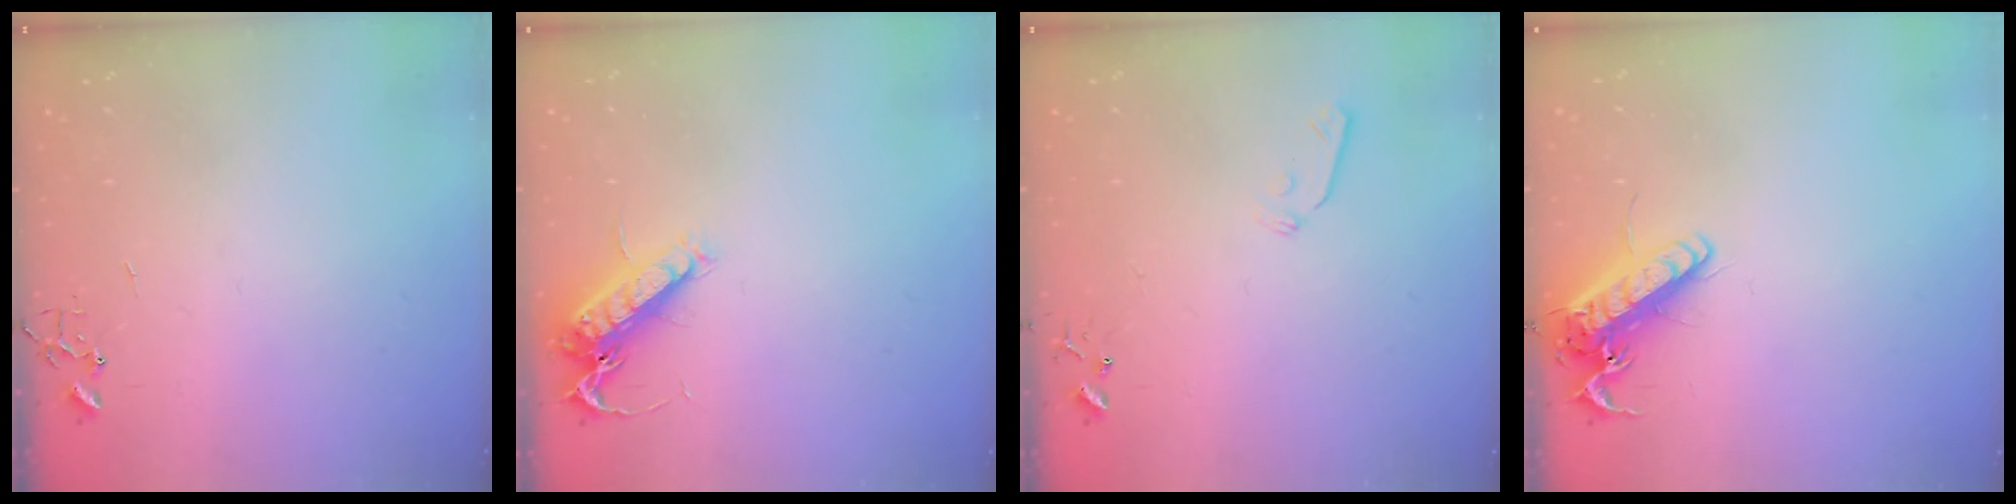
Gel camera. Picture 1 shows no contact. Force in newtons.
{"total": 13.8, "press": 13.7, "slide": 1.5}
{"total": 5.4, "press": 5.4, "slide": 0.8}
{"total": 14.6, "press": 14.4, "slide": 2.4}